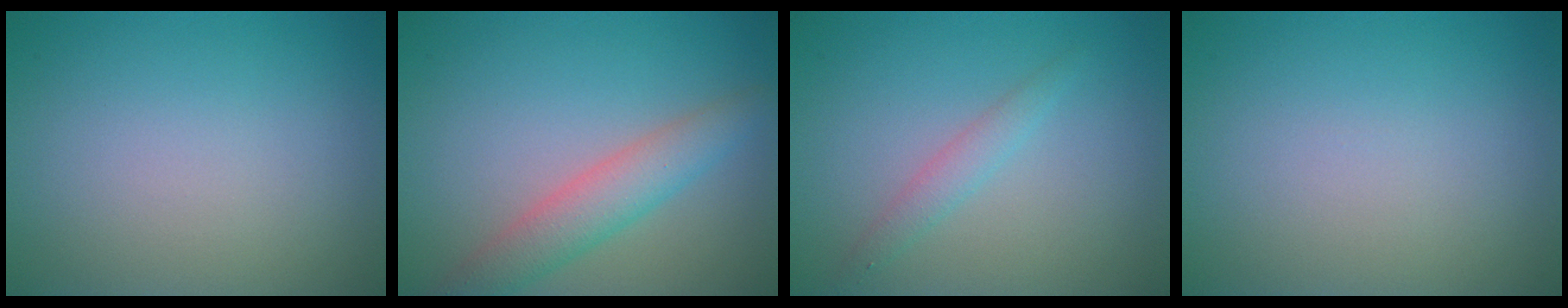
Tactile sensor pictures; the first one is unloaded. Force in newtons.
{"total": 3.9, "press": 3.9, "slide": 0.1}
{"total": 1.6, "press": 1.6, "slide": 0.0}
{"total": 0.0}